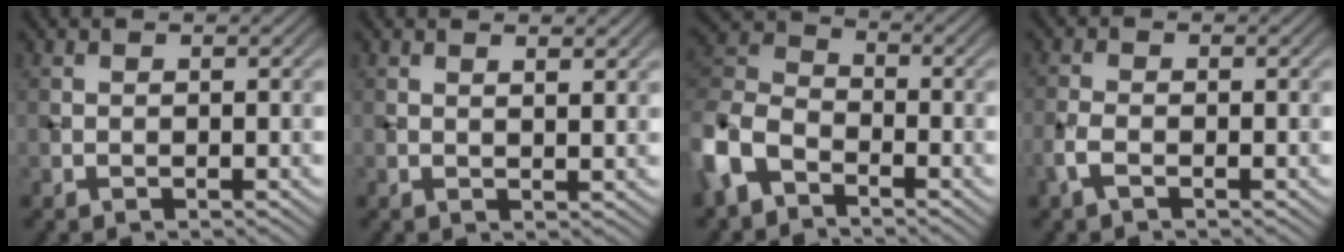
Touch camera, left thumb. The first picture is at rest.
{"total": 1.7, "force": [1.2, 0.1, 1.2], "torque": [-0.021, -0.001, 0.021]}
{"total": 7.7, "force": [-4.4, 4.3, 4.6], "torque": [-0.113, 0.001, -0.112]}
{"total": 2.3, "force": [-1.1, 0.9, 1.8], "torque": [-0.049, -0.001, -0.030]}